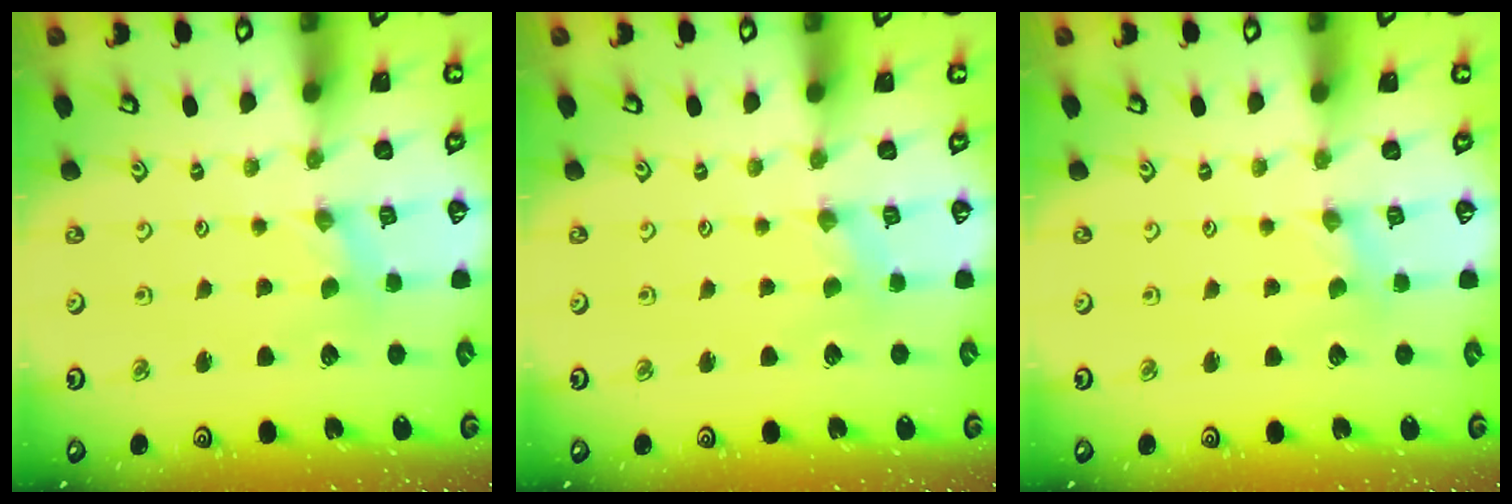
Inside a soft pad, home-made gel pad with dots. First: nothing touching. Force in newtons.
{"total": 0.0}
{"total": 0.0}